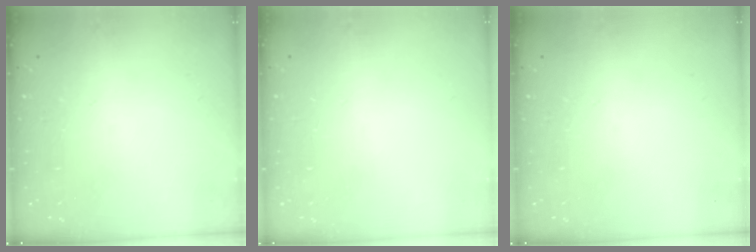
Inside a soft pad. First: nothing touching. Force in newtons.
{"total": 0.8, "press": 0.8, "slide": 0.1}
{"total": 0.0}